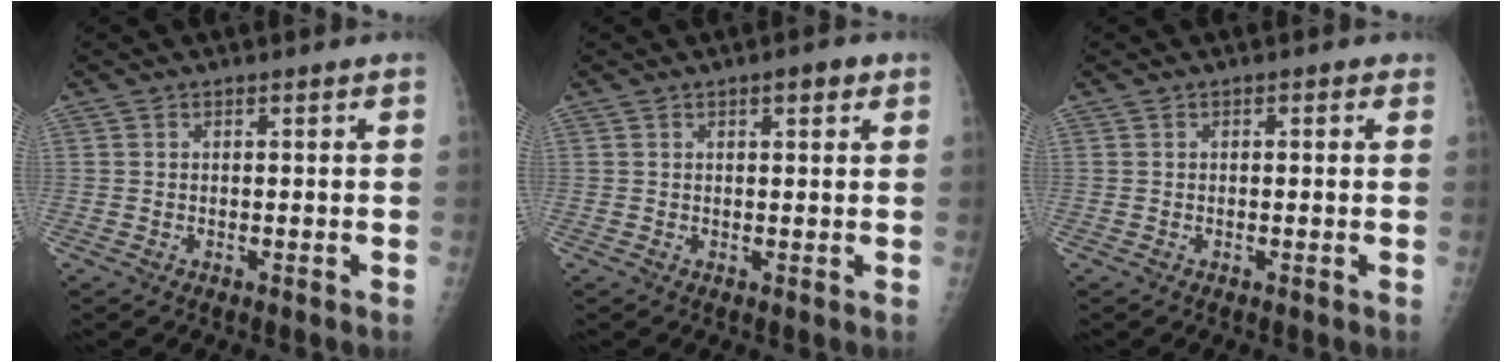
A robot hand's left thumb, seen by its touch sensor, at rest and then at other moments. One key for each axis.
{"total": 2.5, "fx": 1.4, "fy": 0.8, "fz": 1.9, "tx": -0.018, "ty": 0.000, "tz": 0.017}
{"total": 1.0, "fx": 0.4, "fy": 0.5, "fz": 0.7, "tx": -0.001, "ty": 0.003, "tz": 0.001}